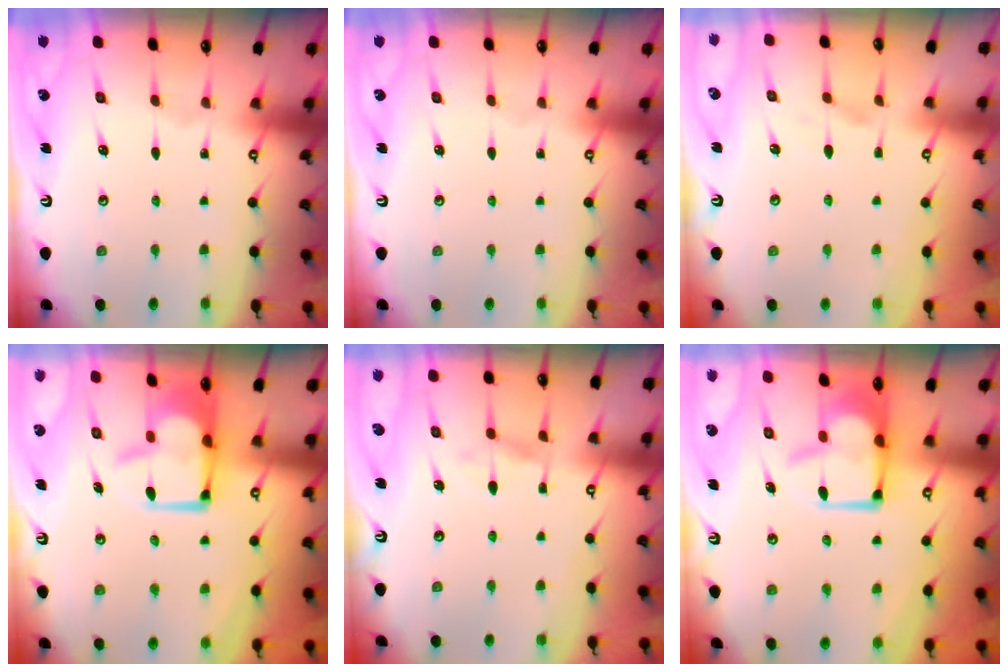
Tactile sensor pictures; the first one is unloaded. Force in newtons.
{"total": 0.0}
{"total": 2.2, "press": 1.9, "slide": 1.1}
{"total": 2.8, "press": 2.7, "slide": 0.8}
{"total": 7.0, "press": 6.9, "slide": 0.6}
{"total": 2.1, "press": 2.0, "slide": 0.8}